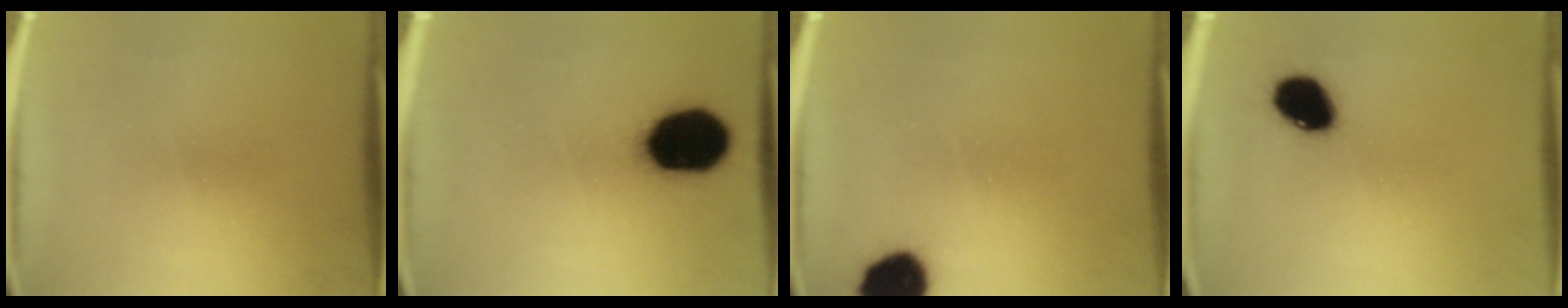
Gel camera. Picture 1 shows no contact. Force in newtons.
{"total": 18.7}
{"total": 10.6}
{"total": 8.9}